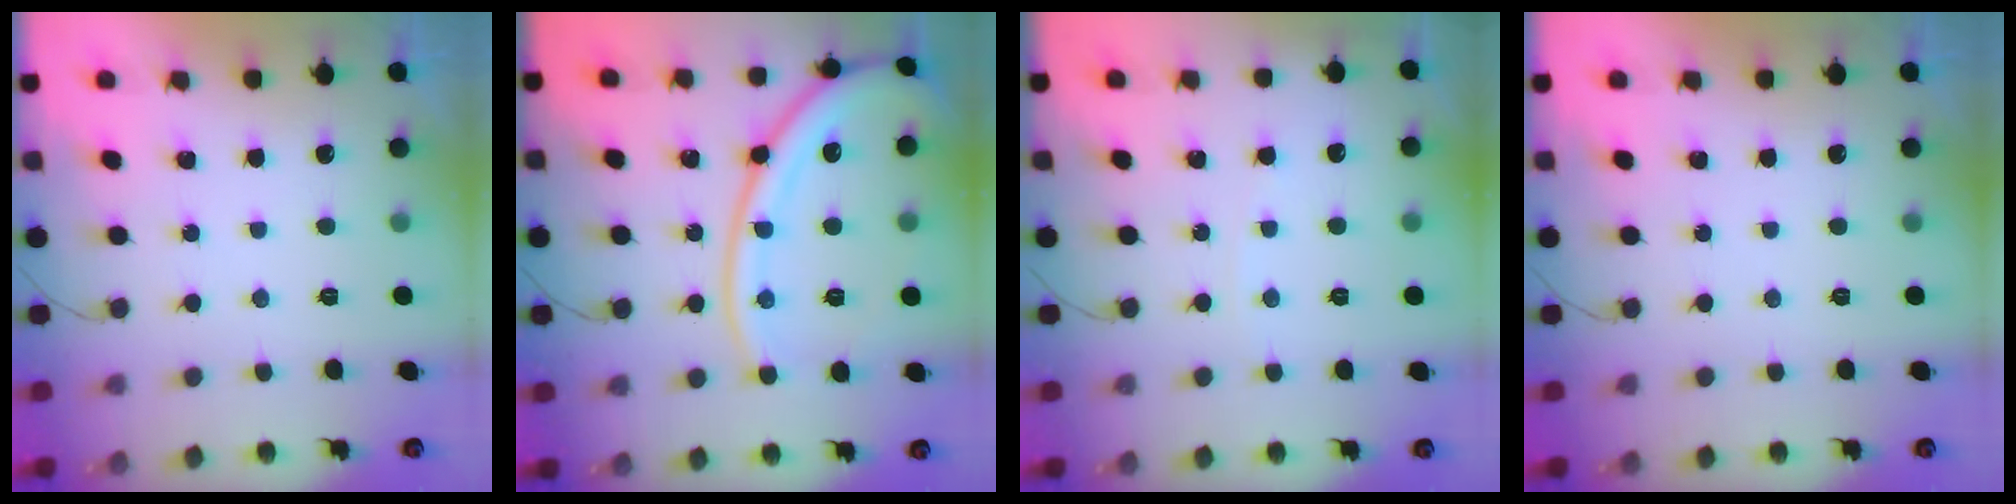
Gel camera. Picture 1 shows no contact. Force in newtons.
{"total": 18.7, "press": 18.5, "slide": 2.6}
{"total": 2.3, "press": 2.3, "slide": 0.3}
{"total": 0.0}